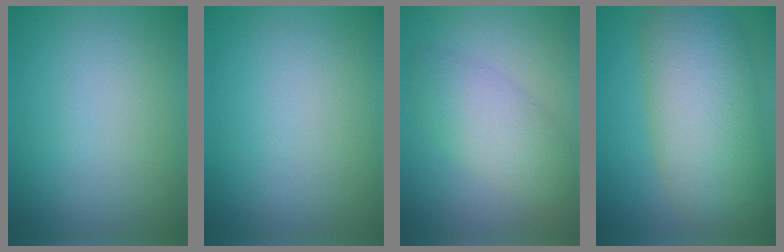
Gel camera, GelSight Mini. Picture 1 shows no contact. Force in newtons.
{"total": 0.0}
{"total": 4.1, "press": 4.1, "slide": 0.1}
{"total": 10.0, "press": 9.9, "slide": 0.8}